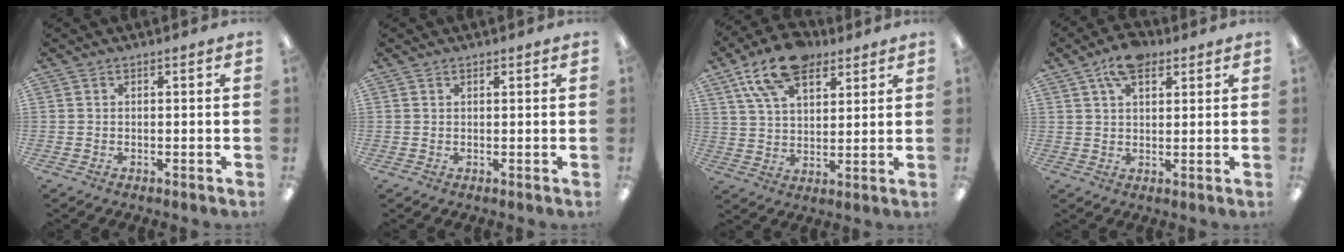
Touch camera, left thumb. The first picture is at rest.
{"total": 0.7, "force": [0.6, 0.3, 0.1], "torque": [0.005, -0.003, 0.009]}
{"total": 14.7, "force": [8.9, 7.9, 8.7], "torque": [-0.152, -0.026, 0.163]}
{"total": 7.8, "force": [4.5, 4.0, 4.9], "torque": [-0.079, -0.009, 0.081]}